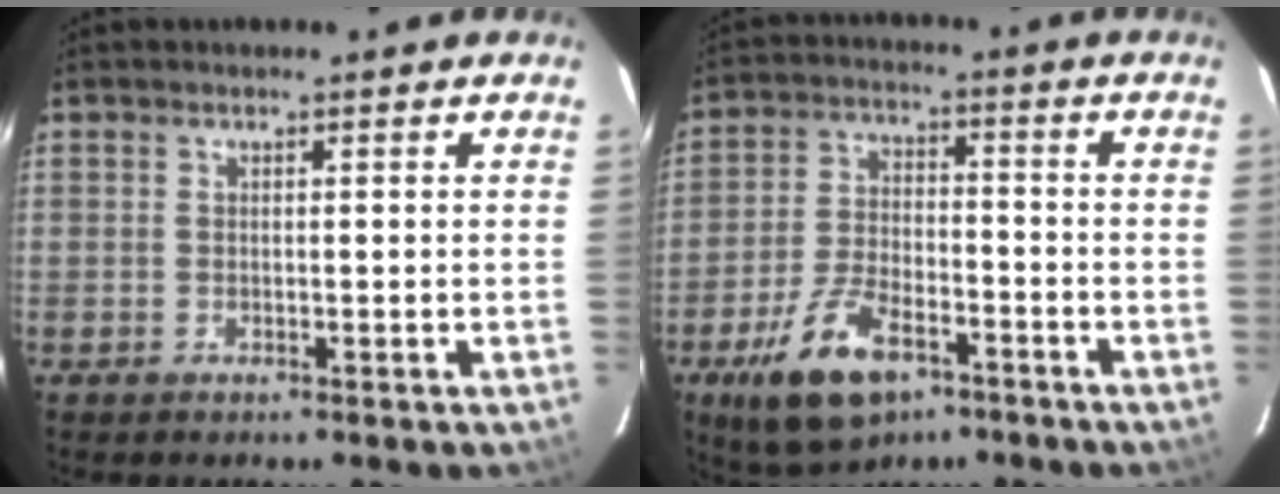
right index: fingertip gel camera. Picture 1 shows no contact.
{"total": 13.4, "force": [-7.7, 6.3, 8.9], "torque": [-0.191, -0.010, -0.135]}